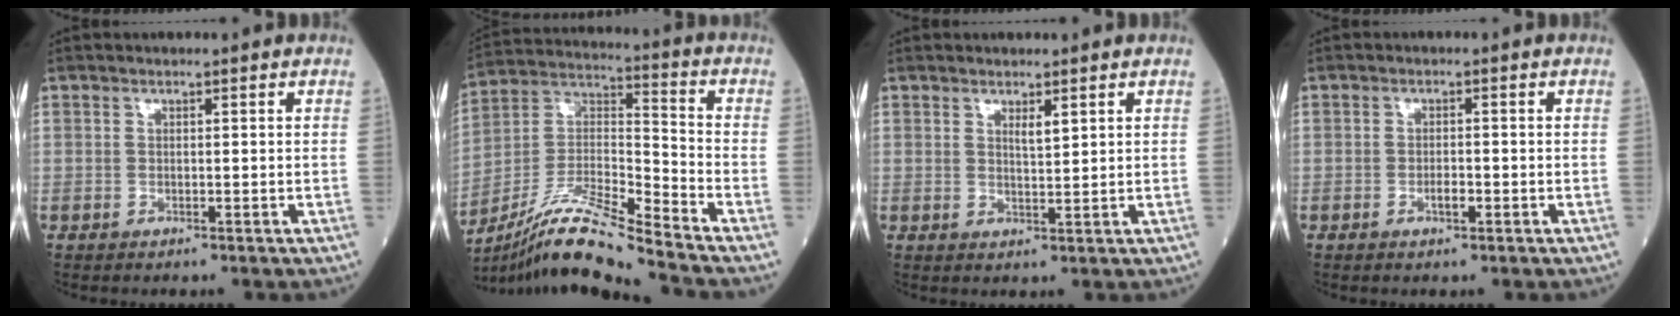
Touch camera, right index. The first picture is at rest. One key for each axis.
{"total": 14.1, "fx": -12.2, "fy": -1.4, "fz": 7.0, "tx": -0.139, "ty": 0.011, "tz": -0.221}
{"total": 1.7, "fx": 1.0, "fy": 0.3, "fz": 1.4, "tx": -0.028, "ty": -0.004, "tz": 0.020}
{"total": 1.8, "fx": -0.7, "fy": 0.6, "fz": 1.5, "tx": -0.024, "ty": 0.002, "tz": -0.012}